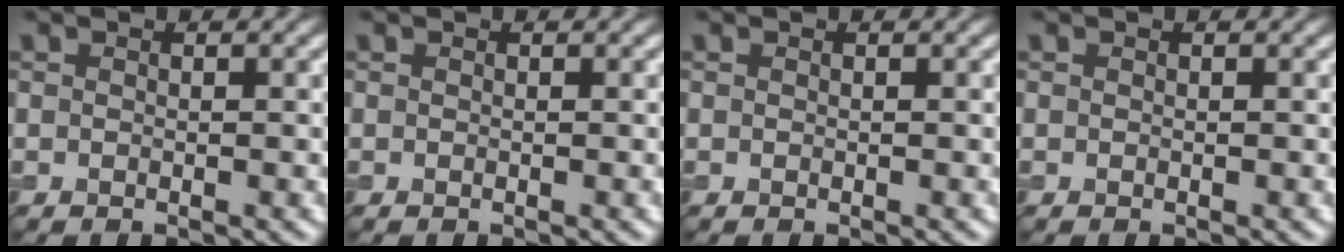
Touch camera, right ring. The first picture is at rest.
{"total": 0.0}
{"total": 0.0}
{"total": 0.0}